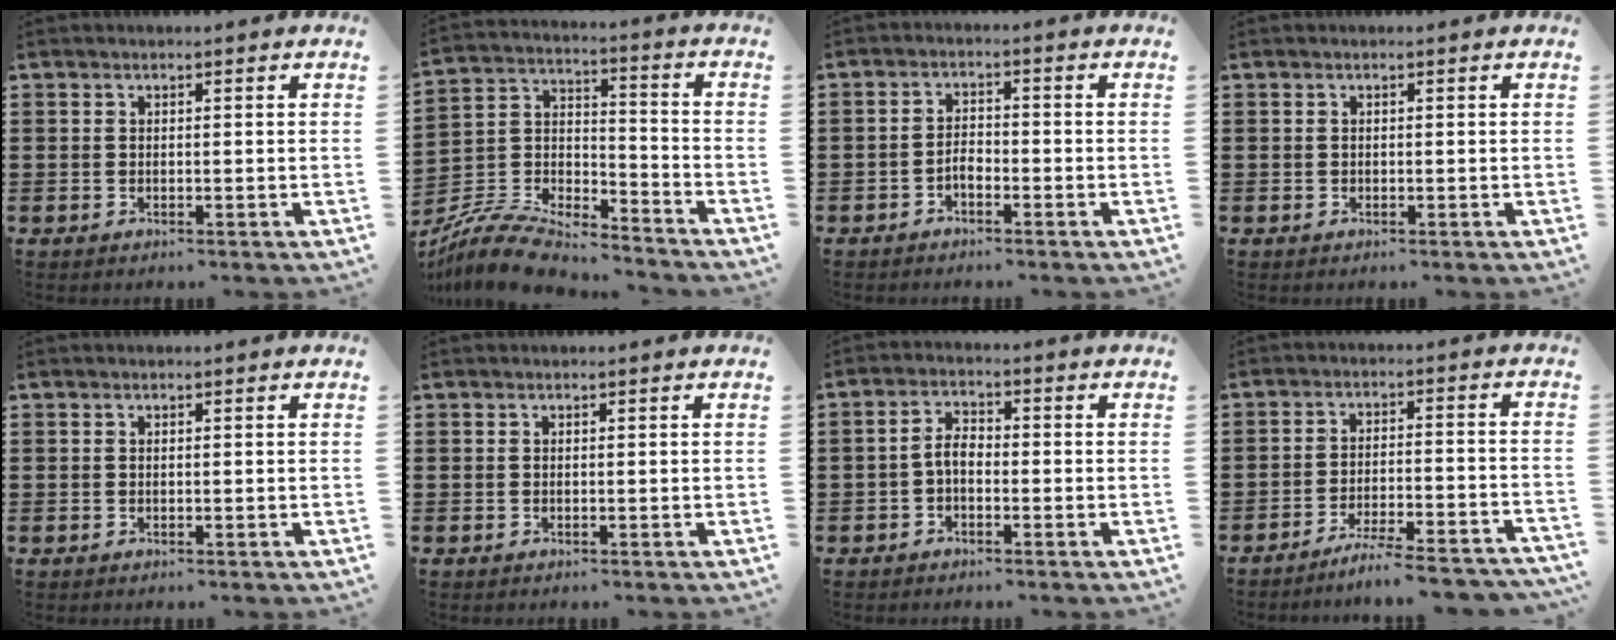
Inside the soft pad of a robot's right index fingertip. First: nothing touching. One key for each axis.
{"total": 8.6, "fx": -8.2, "fy": 1.8, "fz": 2.1, "tx": -0.052, "ty": 0.009, "tz": -0.165}
{"total": 2.2, "fx": -1.4, "fy": 1.0, "fz": 1.3, "tx": -0.027, "ty": 0.007, "tz": -0.029}
{"total": 0.0}
{"total": 0.0}
{"total": 0.0}
{"total": 3.3, "fx": -1.1, "fy": 1.7, "fz": 2.6, "tx": -0.065, "ty": 0.003, "tz": -0.026}
{"total": 6.2, "fx": -5.7, "fy": -0.3, "fz": 2.5, "tx": -0.045, "ty": -0.009, "tz": -0.109}